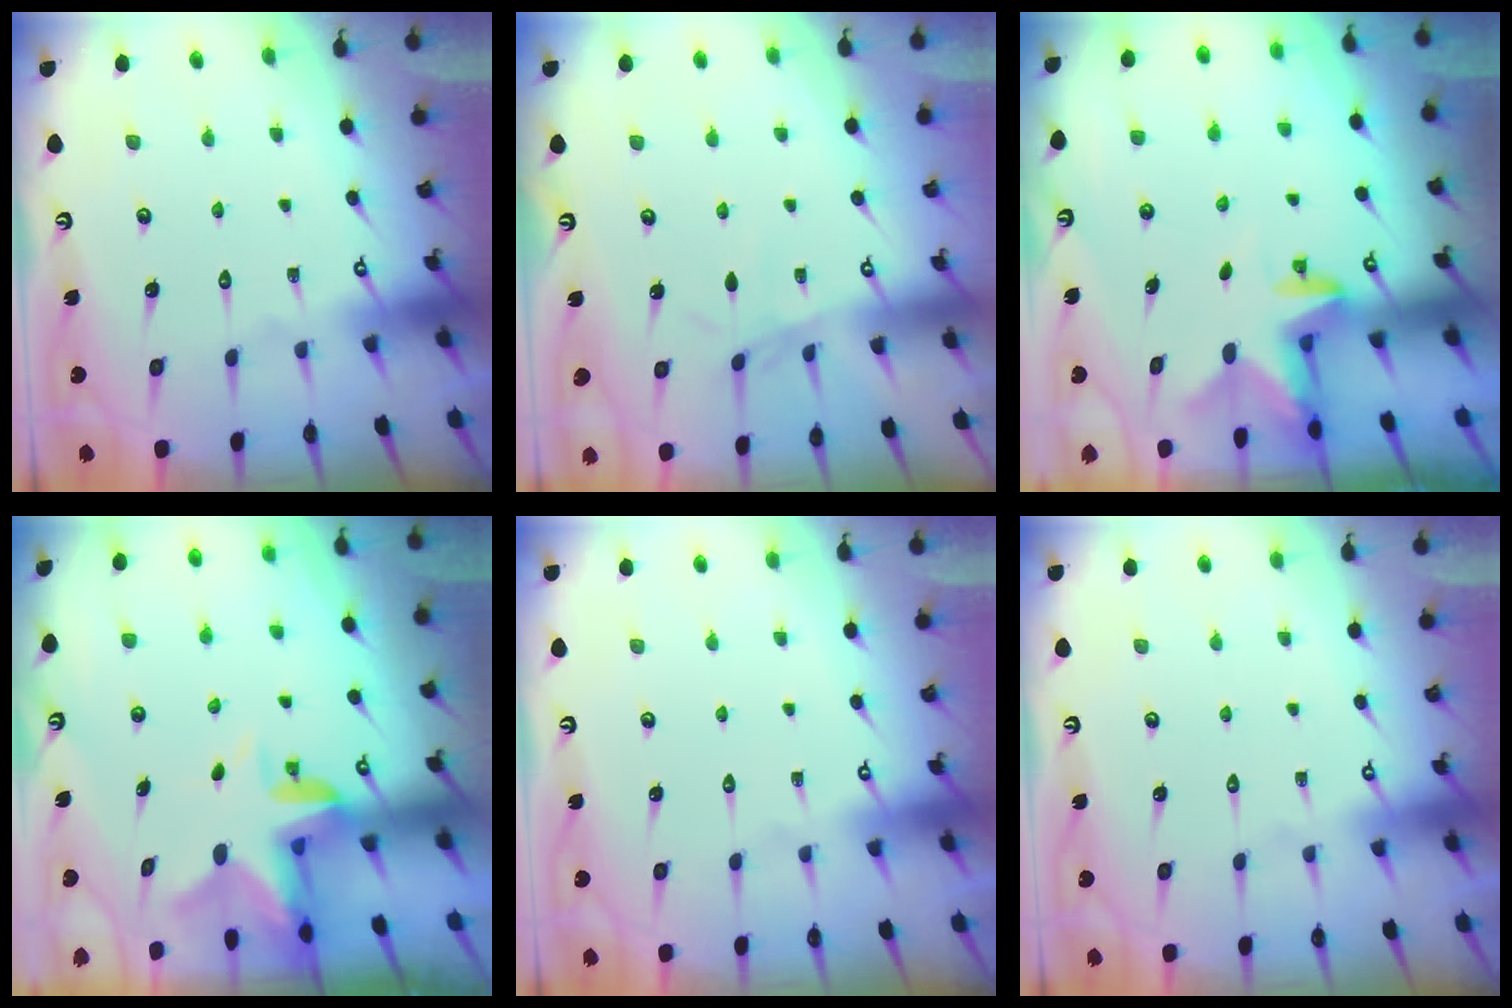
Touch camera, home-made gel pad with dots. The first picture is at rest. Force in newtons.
{"total": 1.9, "press": 1.9, "slide": 0.5}
{"total": 2.6, "press": 2.6, "slide": 0.5}
{"total": 4.6, "press": 4.6, "slide": 0.6}
{"total": 0.0}
{"total": 0.0}